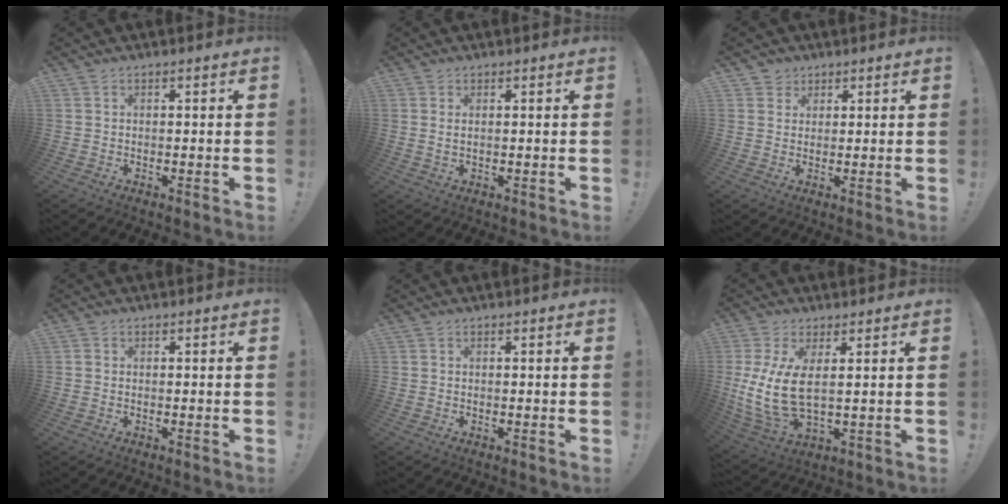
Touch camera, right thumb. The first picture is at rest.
{"total": 1.4, "force": [0.8, 0.3, 1.0], "torque": [-0.021, 0.000, 0.014]}
{"total": 3.3, "force": [1.8, 2.7, 0.3], "torque": [-0.002, -0.008, 0.033]}
{"total": 0.5, "force": [-0.2, 0.3, -0.4], "torque": [0.001, 0.003, -0.002]}
{"total": 0.0}
{"total": 12.2, "force": [2.3, 6.0, 10.4], "torque": [-0.208, -0.020, 0.046]}